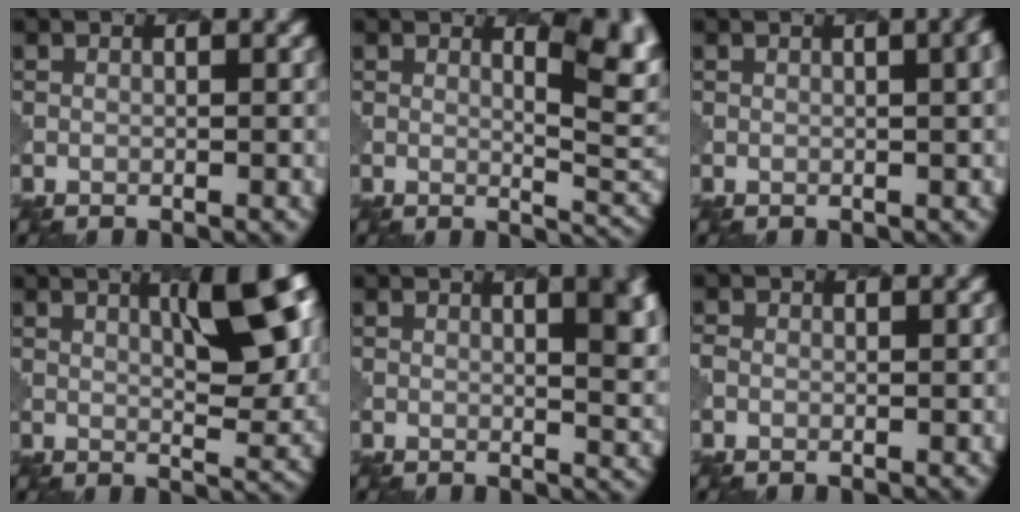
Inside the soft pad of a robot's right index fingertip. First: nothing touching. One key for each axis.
{"total": 5.2, "fx": 2.2, "fy": 2.0, "fz": 4.3, "tx": -0.032, "ty": 0.000, "tz": 0.025}
{"total": 4.1, "fx": 0.7, "fy": 1.8, "fz": 3.6, "tx": -0.010, "ty": 0.011, "tz": 0.000}
{"total": 6.4, "fx": 2.8, "fy": 1.3, "fz": 5.6, "tx": -0.080, "ty": -0.001, "tz": 0.042}
{"total": 7.4, "fx": 2.1, "fy": 3.0, "fz": 6.4, "tx": -0.032, "ty": 0.011, "tz": 0.018}
{"total": 1.2, "fx": -0.6, "fy": 0.9, "fz": 0.4, "tx": -0.004, "ty": 0.005, "tz": -0.013}